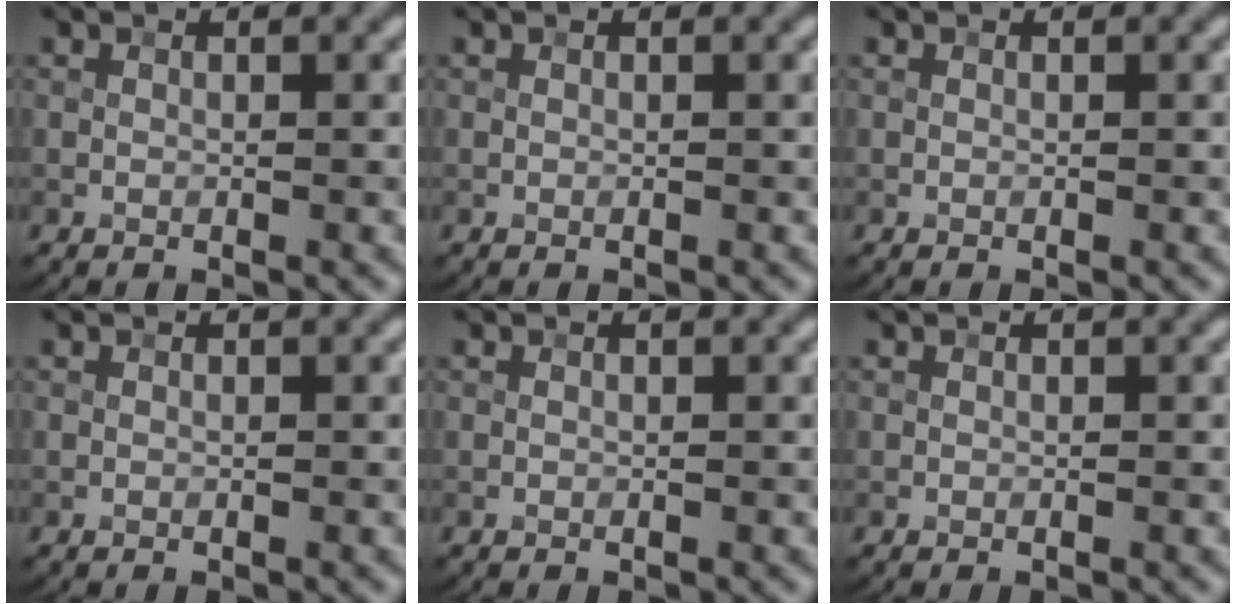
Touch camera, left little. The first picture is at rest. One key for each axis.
{"total": 0.0}
{"total": 0.0}
{"total": 0.0}
{"total": 0.0}
{"total": 0.0}